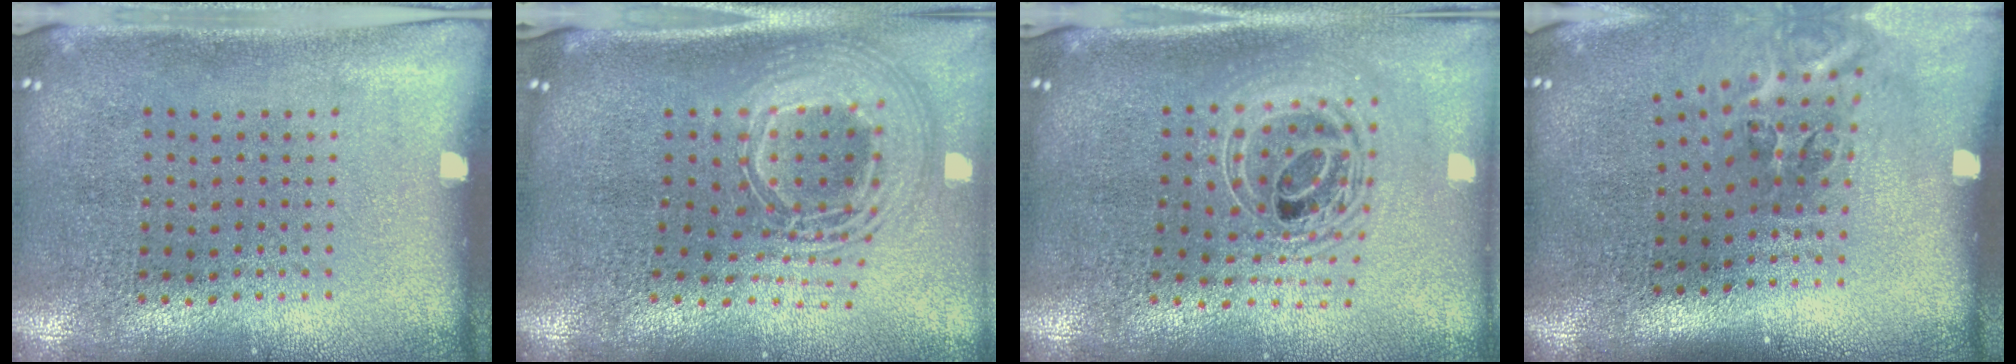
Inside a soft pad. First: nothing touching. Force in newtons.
{"total": 2.6, "press": 1.8, "slide": 1.8}
{"total": 2.2, "press": 1.7, "slide": 1.5}
{"total": 2.2, "press": 1.3, "slide": 1.7}